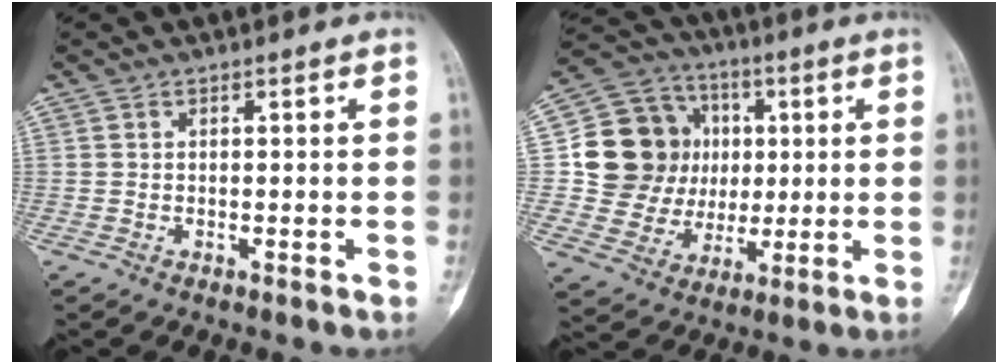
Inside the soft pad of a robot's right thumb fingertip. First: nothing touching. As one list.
[{"total": 16.6, "force": [2.2, 14.9, 7.0], "torque": [-0.084, 0.016, 0.050]}]